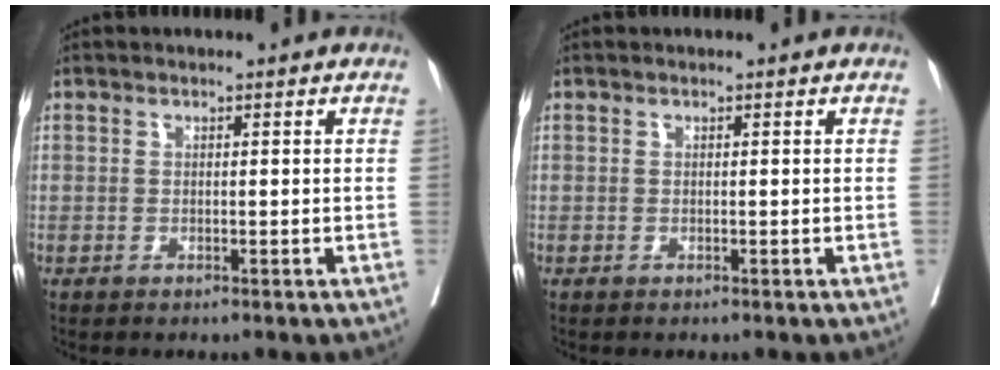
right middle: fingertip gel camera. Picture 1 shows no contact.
{"total": 0.0}